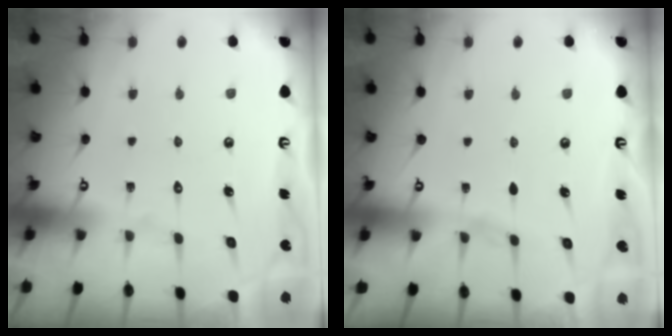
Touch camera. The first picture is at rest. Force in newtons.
{"total": 2.9, "press": 2.9, "slide": 0.4}